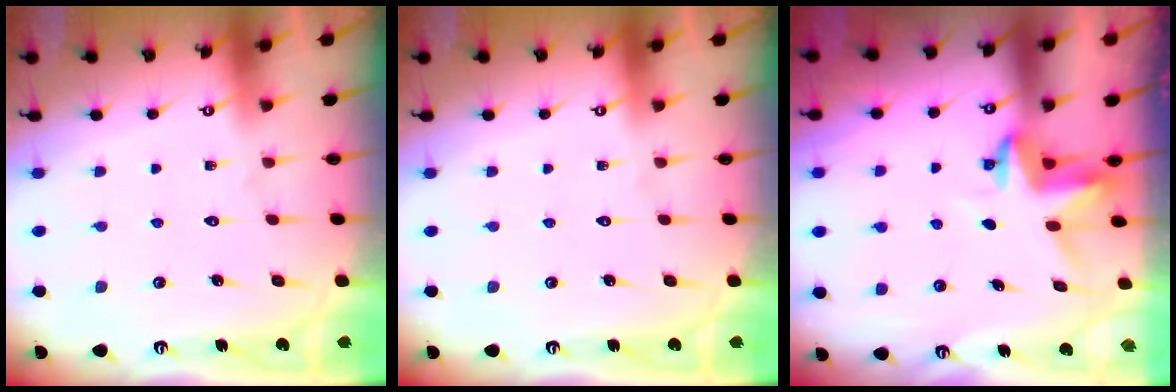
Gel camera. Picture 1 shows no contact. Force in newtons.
{"total": 0.0}
{"total": 3.7, "press": 3.7, "slide": 0.4}